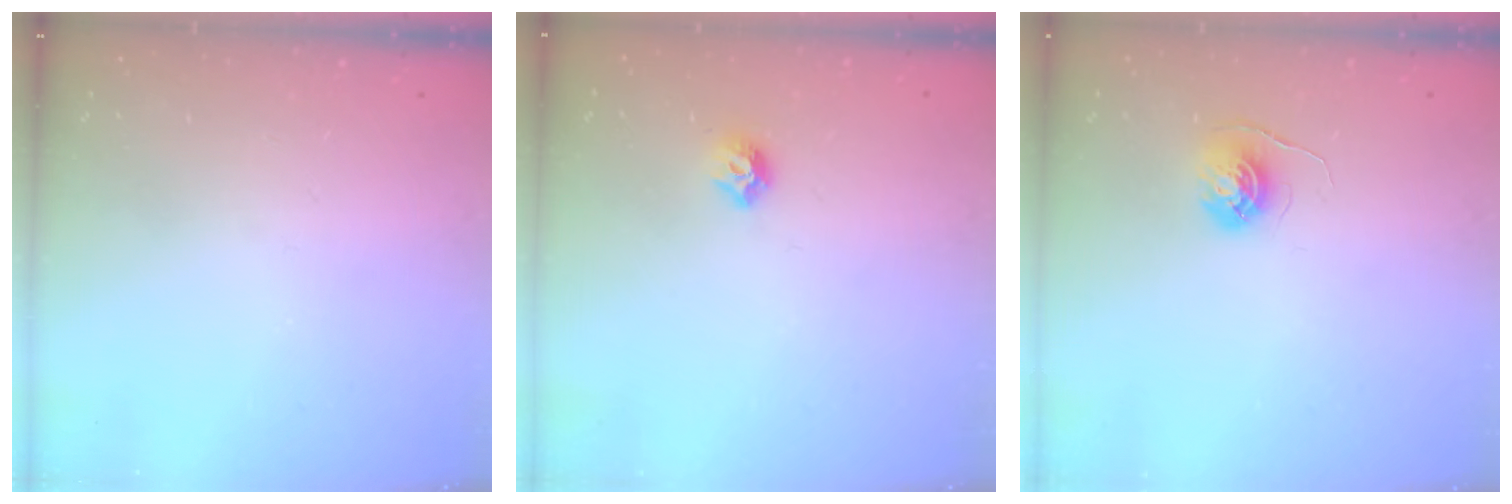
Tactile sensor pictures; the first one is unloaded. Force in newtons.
{"total": 5.8, "press": 5.7, "slide": 0.9}
{"total": 5.6, "press": 5.5, "slide": 0.4}